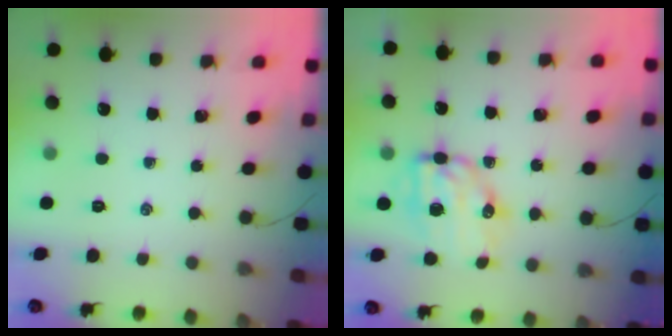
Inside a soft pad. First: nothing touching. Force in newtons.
{"total": 8.7, "press": 8.5, "slide": 1.8}